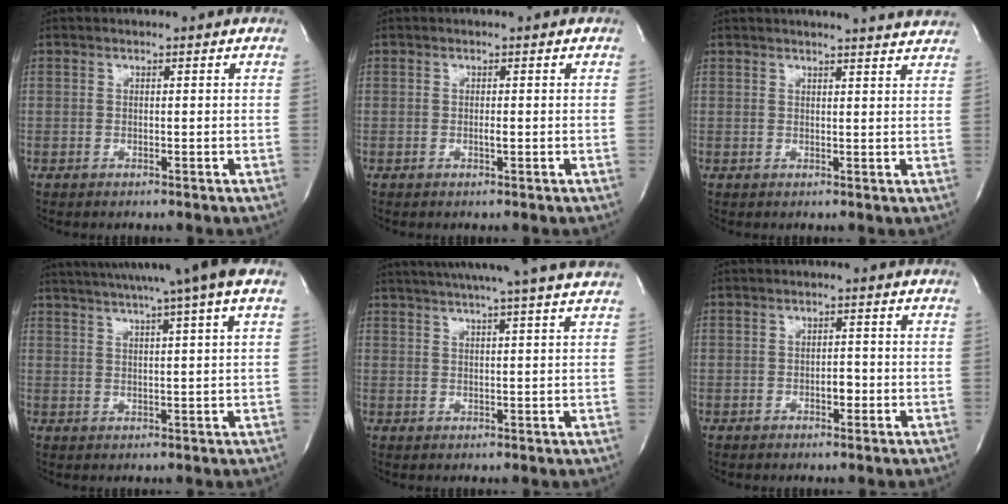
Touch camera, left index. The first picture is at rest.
{"total": 0.6, "force": [-0.2, 0.1, 0.6], "torque": [-0.011, 0.000, -0.004]}
{"total": 10.9, "force": [10.4, -0.3, 3.3], "torque": [-0.045, -0.019, 0.108]}
{"total": 14.5, "force": [10.9, -1.2, 9.4], "torque": [-0.161, 0.014, 0.141]}
{"total": 16.7, "force": [14.4, -1.0, 8.3], "torque": [-0.141, 0.005, 0.187]}
{"total": 1.8, "force": [-0.7, 0.9, 1.4], "torque": [-0.017, 0.004, -0.013]}